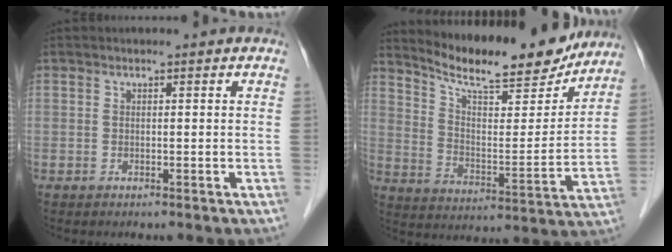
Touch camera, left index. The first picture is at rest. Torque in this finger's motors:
{"motor_torque": [1.04, -1.10, 0.69, 0.14]}